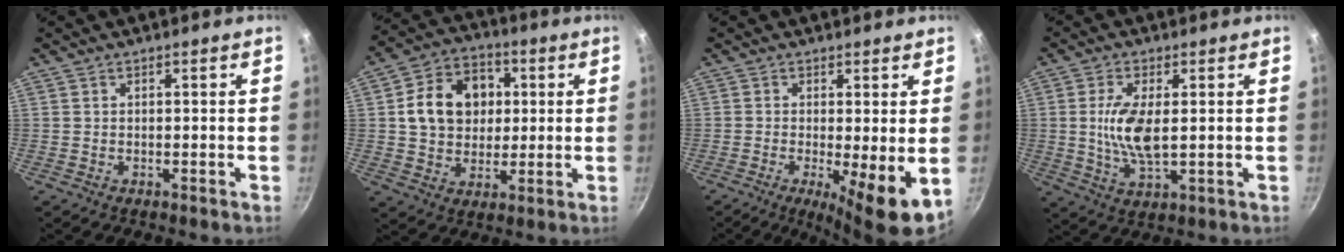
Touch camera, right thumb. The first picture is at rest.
{"total": 14.1, "force": [2.3, 11.4, 8.1], "torque": [-0.105, 0.016, 0.034]}
{"total": 7.9, "force": [-1.1, 1.4, 7.7], "torque": [-0.115, -0.013, -0.014]}
{"total": 8.8, "force": [0.8, 3.7, 8.0], "torque": [-0.158, -0.006, 0.017]}